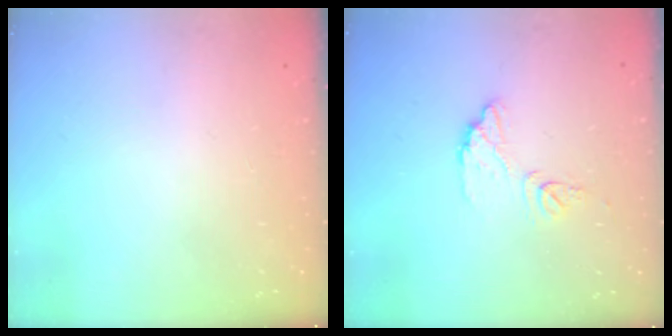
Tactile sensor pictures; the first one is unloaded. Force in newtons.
{"total": 8.9, "press": 8.9, "slide": 0.6}